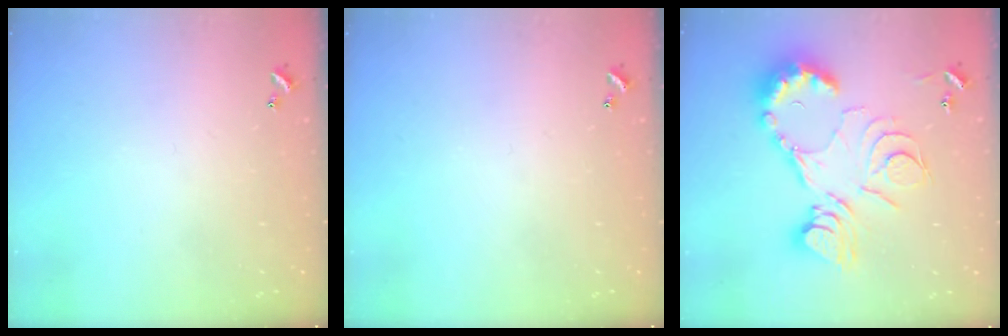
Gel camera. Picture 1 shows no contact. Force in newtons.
{"total": 0.0}
{"total": 23.7, "press": 23.5, "slide": 2.6}